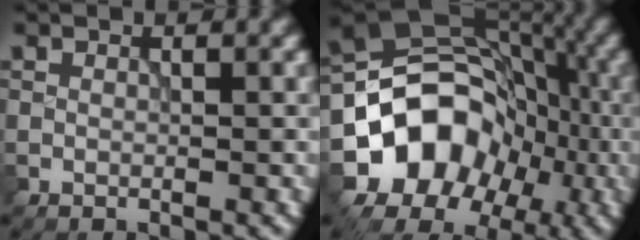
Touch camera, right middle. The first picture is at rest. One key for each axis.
{"total": 11.1, "fx": -3.5, "fy": 9.0, "fz": 5.5, "tx": -0.085, "ty": 0.012, "tz": -0.068}